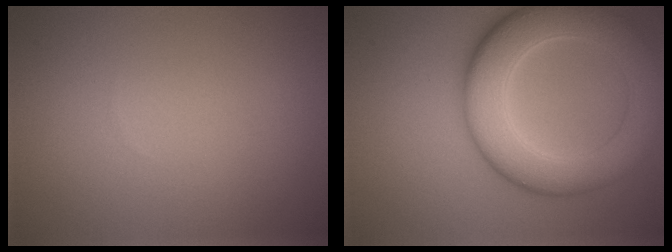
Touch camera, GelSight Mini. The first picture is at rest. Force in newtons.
{"total": 8.7, "press": 8.7, "slide": 0.5}